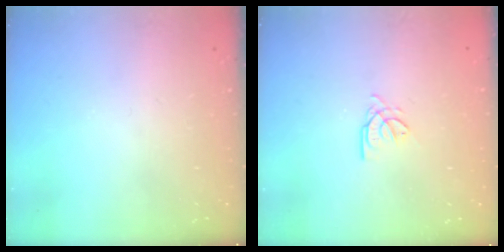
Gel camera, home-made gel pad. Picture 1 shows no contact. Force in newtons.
{"total": 2.6, "press": 2.6, "slide": 0.1}